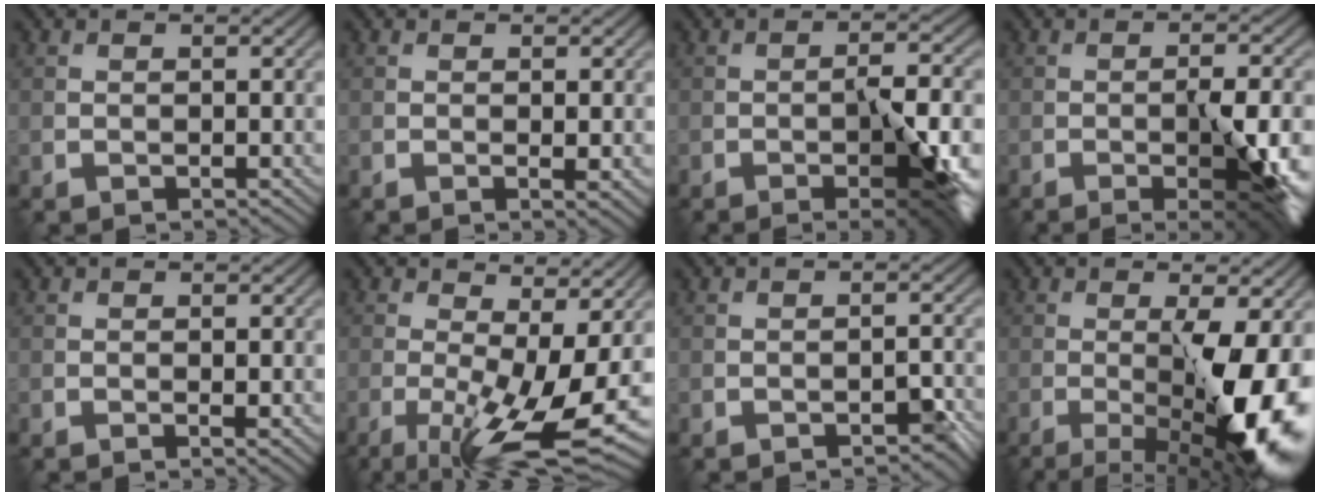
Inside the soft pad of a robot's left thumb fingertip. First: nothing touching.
{"total": 1.4, "force": [-0.1, 0.2, 1.3], "torque": [-0.024, -0.005, -0.003]}
{"total": 8.8, "force": [-3.0, 2.1, 8.0], "torque": [-0.124, -0.004, -0.040]}
{"total": 8.2, "force": [-2.5, 2.0, 7.5], "torque": [-0.119, -0.008, -0.029]}
{"total": 1.0, "force": [-0.1, 0.2, 1.0], "torque": [-0.018, -0.003, -0.003]}
{"total": 12.8, "force": [-3.0, 3.7, 11.9], "torque": [-0.204, -0.005, -0.040]}
{"total": 2.1, "force": [-1.5, 0.8, 1.3], "torque": [-0.017, 0.004, -0.019]}
{"total": 13.4, "force": [-2.8, 3.4, 12.6], "torque": [-0.171, -0.004, -0.037]}